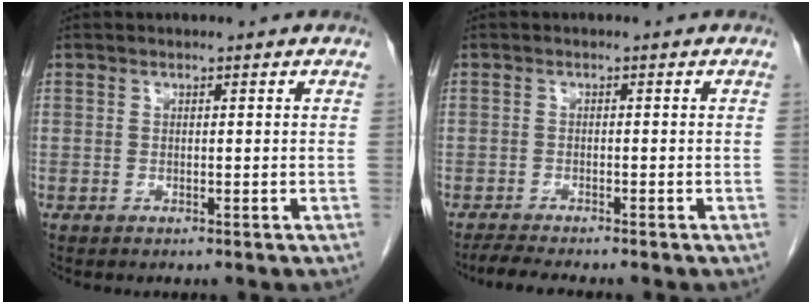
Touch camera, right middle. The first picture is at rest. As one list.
[{"total": 3.7, "force": [-3.3, -0.2, 1.7], "torque": [-0.031, -0.014, -0.055]}]